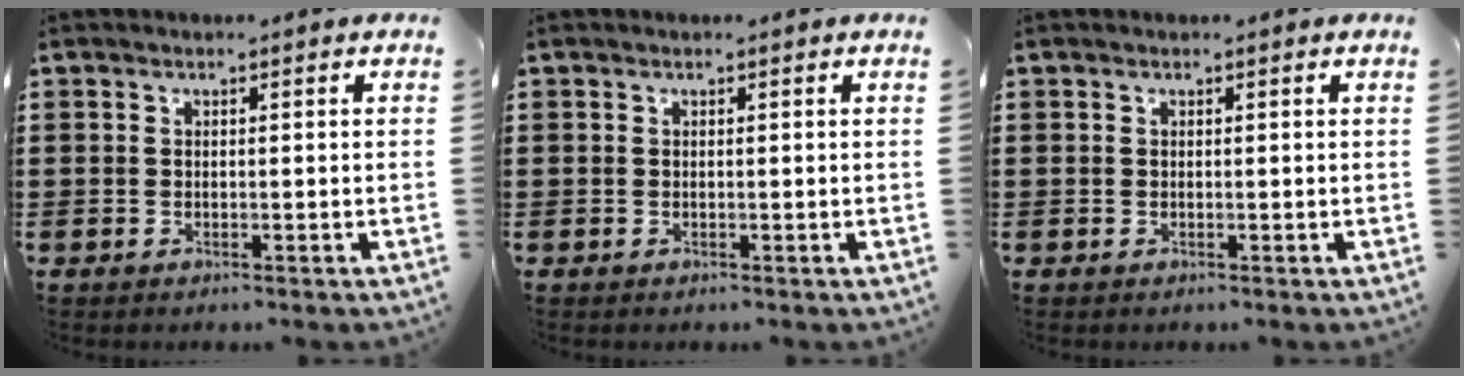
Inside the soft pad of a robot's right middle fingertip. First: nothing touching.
{"total": 0.0}
{"total": 0.0}